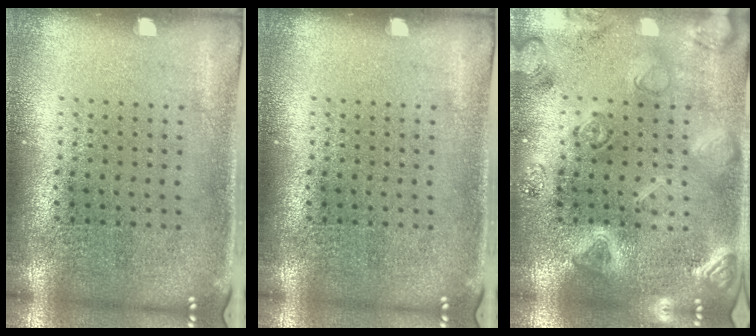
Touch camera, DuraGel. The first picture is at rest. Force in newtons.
{"total": 0.0}
{"total": 2.9, "press": 2.9, "slide": 0.5}